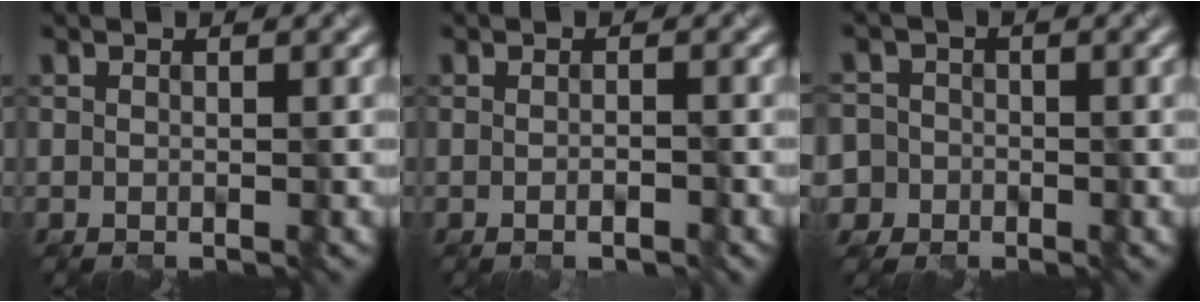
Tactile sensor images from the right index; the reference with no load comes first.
{"total": 1.4, "force": [-0.7, 0.3, 1.2], "torque": [-0.021, 0.000, -0.011]}
{"total": 5.7, "force": [-1.8, 5.3, 1.1], "torque": [-0.029, 0.011, -0.065]}